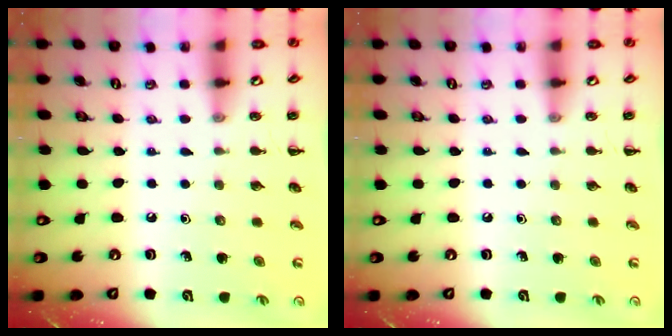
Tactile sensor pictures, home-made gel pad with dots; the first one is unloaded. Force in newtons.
{"total": 0.0}